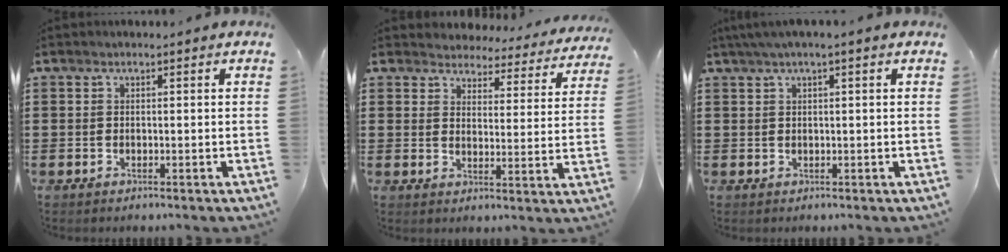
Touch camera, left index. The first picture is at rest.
{"total": 4.2, "force": [4.2, 0.5, 0.0], "torque": [-0.018, -0.037, 0.070]}
{"total": 1.7, "force": [0.7, 0.0, 1.6], "torque": [-0.030, -0.002, 0.013]}